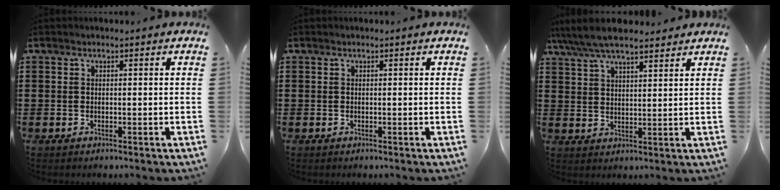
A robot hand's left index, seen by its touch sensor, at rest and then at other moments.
{"total": 0.0}
{"total": 6.5, "force": [5.6, 1.4, 2.9], "torque": [-0.074, -0.011, 0.102]}